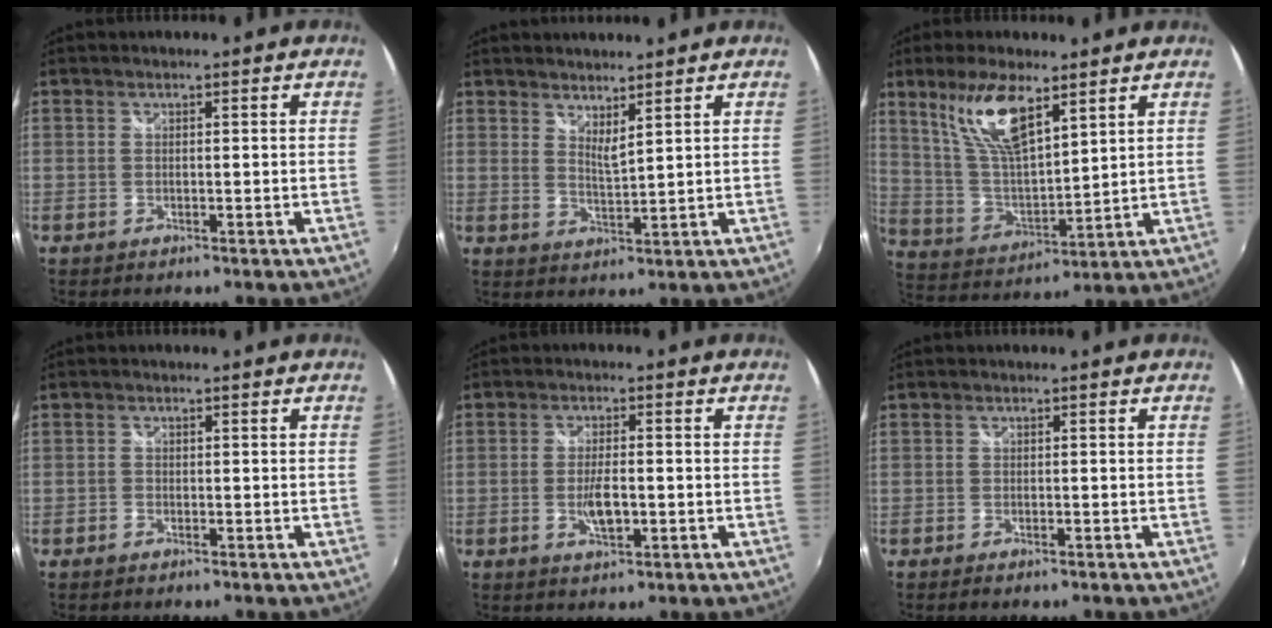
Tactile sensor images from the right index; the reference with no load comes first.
{"total": 3.5, "force": [3.1, 0.2, 1.7], "torque": [-0.030, -0.005, 0.049]}
{"total": 13.3, "force": [7.9, 4.2, 9.8], "torque": [-0.187, 0.006, 0.165]}
{"total": 1.0, "force": [-0.7, 0.5, 0.3], "torque": [-0.006, 0.000, -0.014]}
{"total": 4.7, "force": [-1.1, 1.6, 4.2], "torque": [-0.083, -0.001, -0.018]}
{"total": 1.5, "force": [-1.2, 0.6, 0.8], "torque": [-0.017, -0.005, -0.021]}